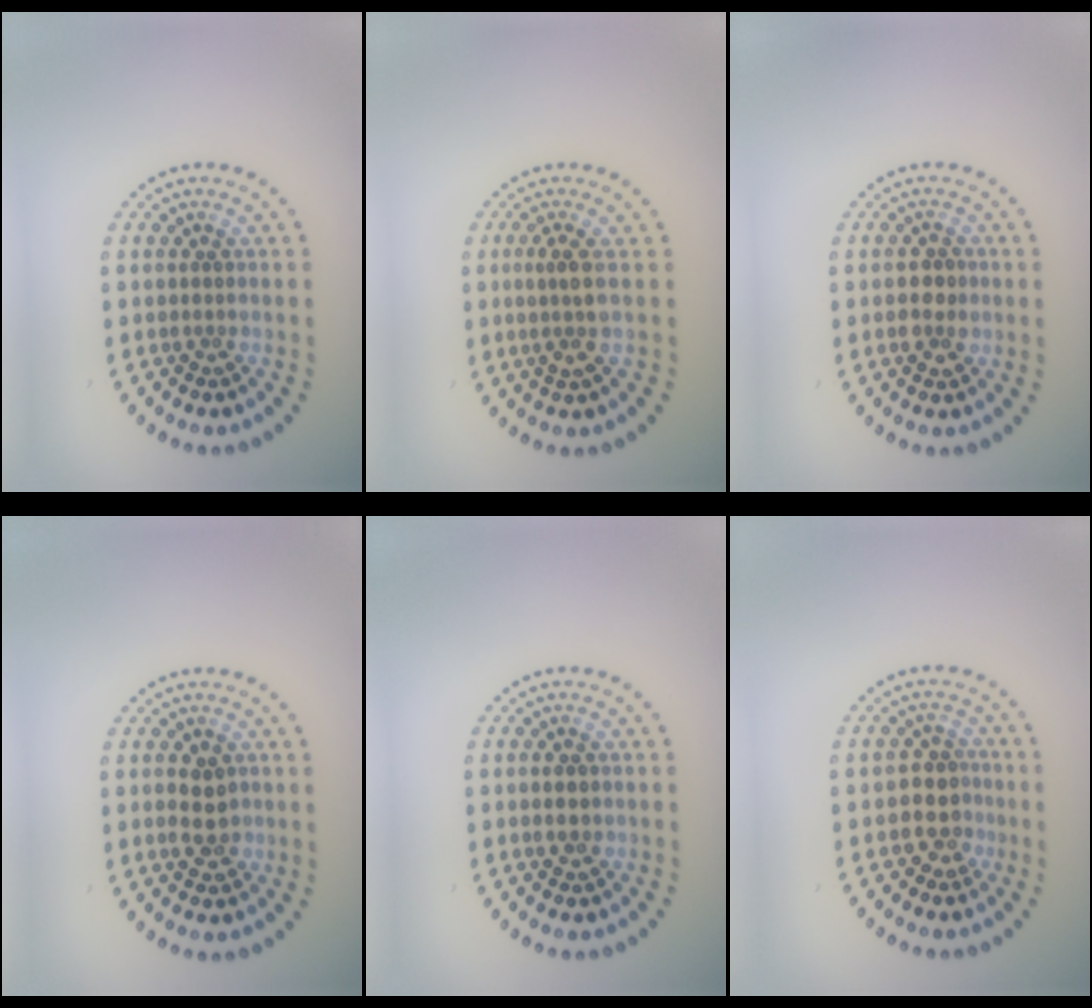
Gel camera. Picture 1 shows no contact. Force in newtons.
{"total": 2.2, "press": 1.7, "slide": 1.4}
{"total": 2.3, "press": 2.3, "slide": 0.4}
{"total": 2.5, "press": 2.4, "slide": 0.4}
{"total": 1.9, "press": 1.9, "slide": 0.1}
{"total": 2.7, "press": 2.3, "slide": 1.4}